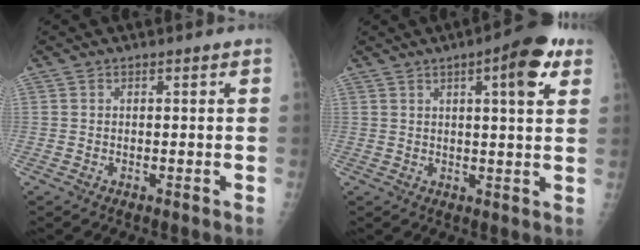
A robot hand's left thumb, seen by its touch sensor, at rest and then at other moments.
{"total": 9.7, "force": [4.4, 2.3, 8.3], "torque": [-0.101, -0.008, 0.053]}